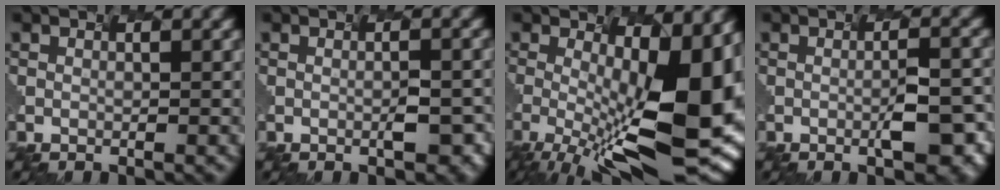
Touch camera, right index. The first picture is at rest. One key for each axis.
{"total": 2.2, "fx": -1.1, "fy": 0.1, "fz": 1.9, "tx": -0.041, "ty": -0.011, "tz": 0.015}
{"total": 11.1, "fx": -2.0, "fy": 2.6, "fz": 10.6, "tx": -0.172, "ty": -0.012, "tz": -0.007}
{"total": 4.2, "fx": -1.6, "fy": 0.5, "fz": 3.8, "tx": -0.073, "ty": -0.018, "tz": 0.007}